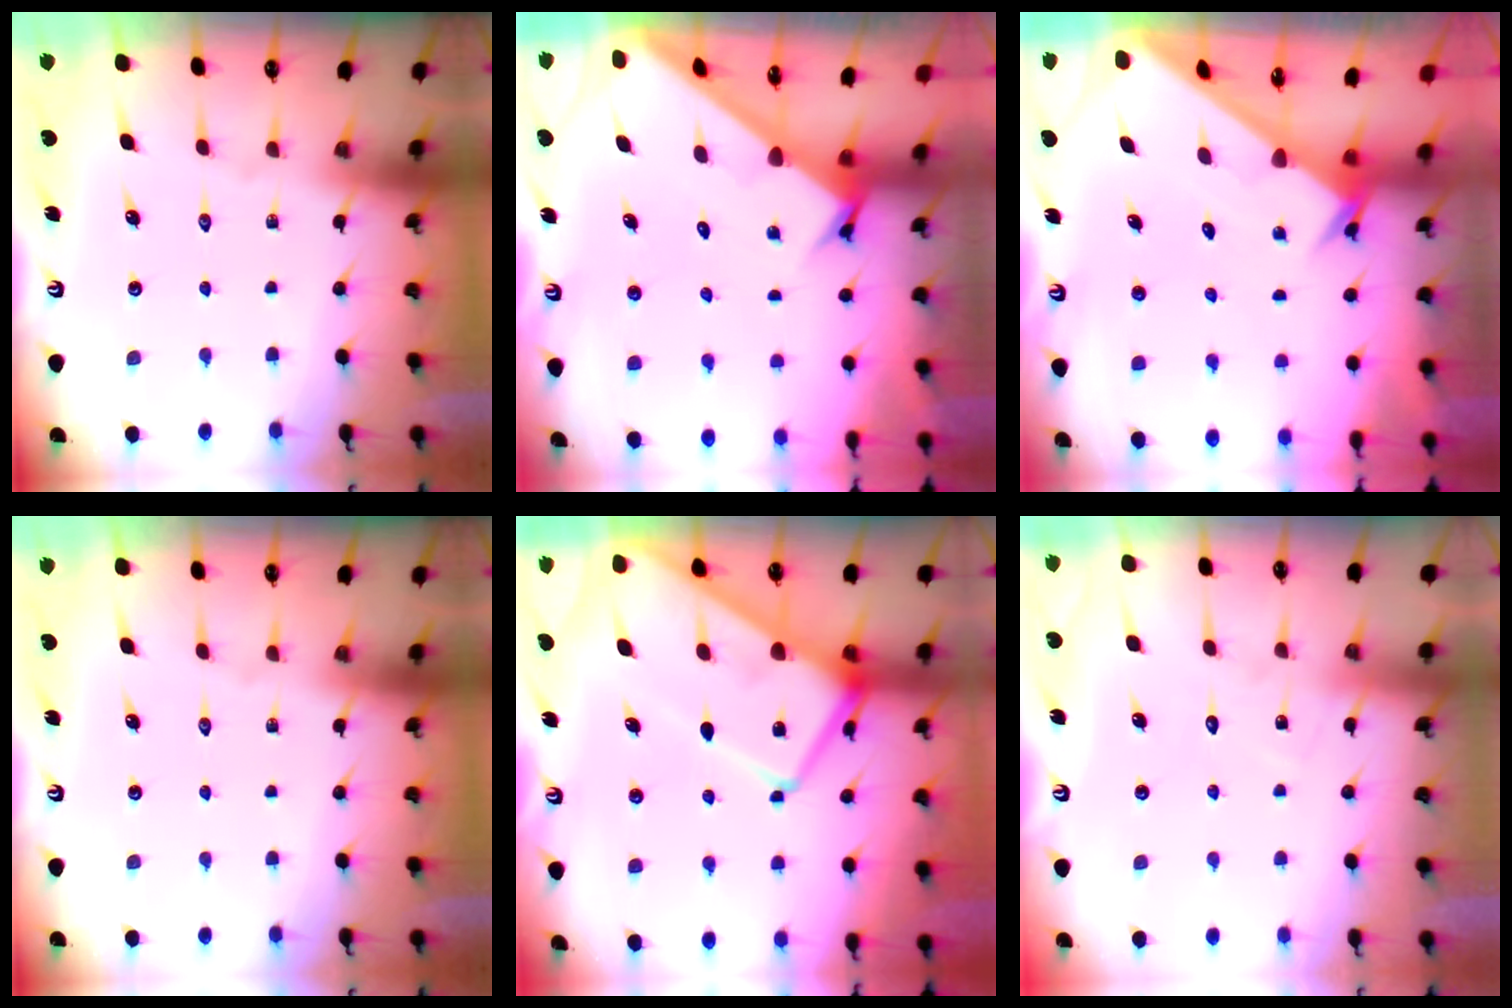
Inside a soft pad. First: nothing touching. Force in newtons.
{"total": 2.5, "press": 2.5, "slide": 0.2}
{"total": 2.4, "press": 2.4, "slide": 0.2}
{"total": 0.0}
{"total": 15.3, "press": 15.2, "slide": 1.6}
{"total": 6.8, "press": 6.8, "slide": 0.6}